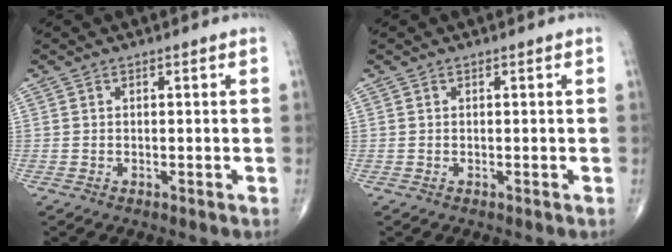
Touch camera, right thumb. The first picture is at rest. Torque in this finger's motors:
{"motor_torque": [-0.04, 0.04, 0.00, 0.00, 0.00]}